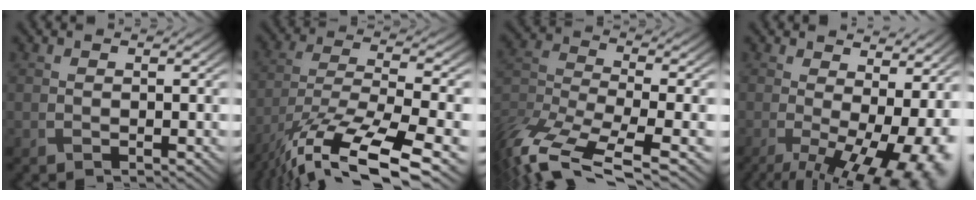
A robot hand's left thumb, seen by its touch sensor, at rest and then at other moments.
{"total": 14.3, "force": [-10.0, 3.6, 9.6], "torque": [-0.206, -0.014, -0.173]}
{"total": 12.3, "force": [-7.4, 4.6, 8.7], "torque": [-0.228, -0.024, -0.133]}
{"total": 14.1, "force": [-2.1, 6.9, 12.1], "torque": [-0.174, -0.039, 0.001]}